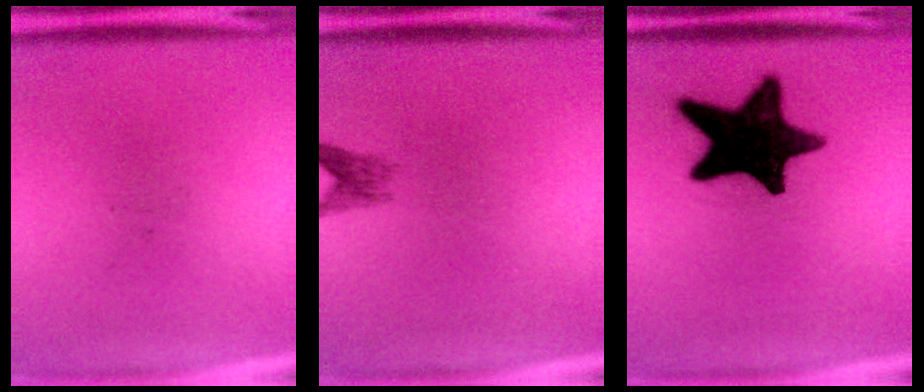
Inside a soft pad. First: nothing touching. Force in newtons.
{"total": 1.9}
{"total": 17.2}